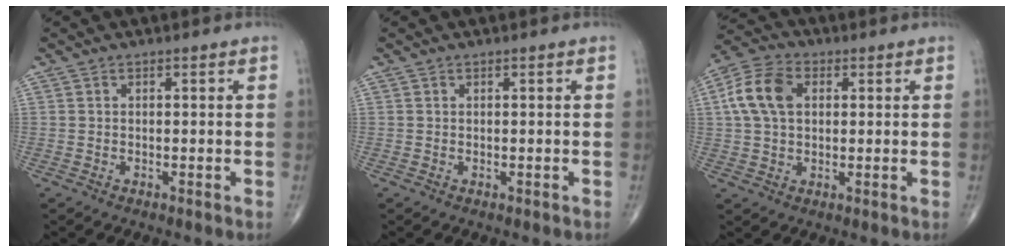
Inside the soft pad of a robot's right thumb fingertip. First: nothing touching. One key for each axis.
{"total": 0.0}
{"total": 10.0, "fx": 2.1, "fy": 6.7, "fz": 7.1, "tx": -0.137, "ty": 0.017, "tz": 0.033}